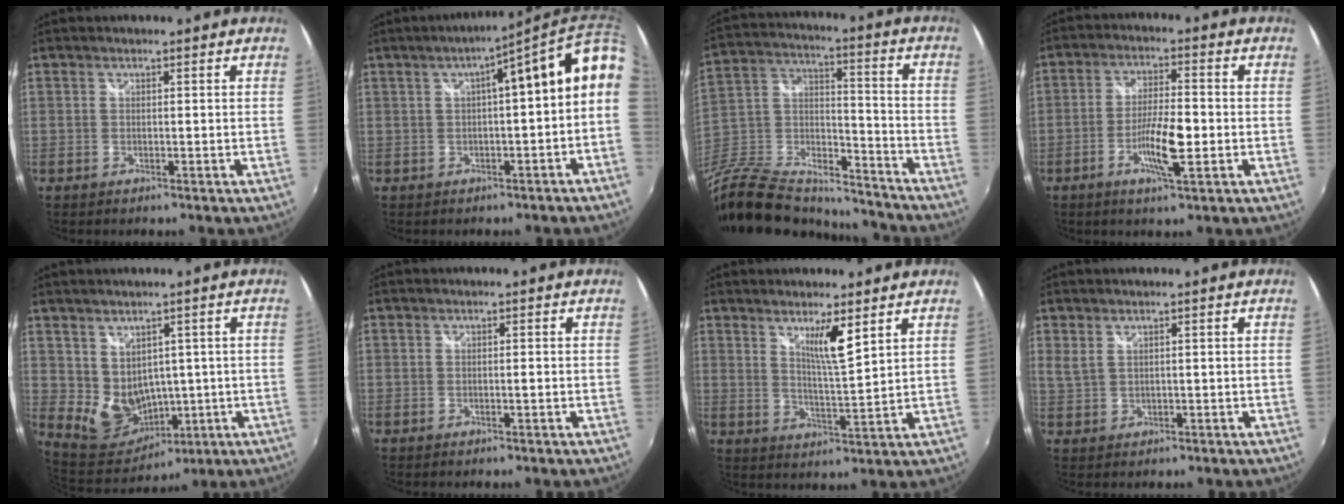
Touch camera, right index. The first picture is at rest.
{"total": 11.6, "force": [3.7, 1.5, 10.9], "torque": [-0.148, 0.014, 0.051]}
{"total": 26.7, "force": [-20.9, 11.5, 12.1], "torque": [-0.281, 0.017, -0.340]}
{"total": 7.9, "force": [-2.2, 1.2, 7.5], "torque": [-0.146, 0.000, -0.039]}
{"total": 9.2, "force": [1.3, 7.6, 4.9], "torque": [-0.099, -0.006, 0.054]}
{"total": 0.5, "force": [-0.1, 0.0, 0.5], "torque": [-0.008, 0.003, -0.001]}
{"total": 6.0, "force": [3.8, 0.2, 4.7], "torque": [-0.077, -0.009, 0.062]}
{"total": 1.8, "force": [1.2, 0.6, 1.1], "torque": [-0.022, 0.002, 0.028]}